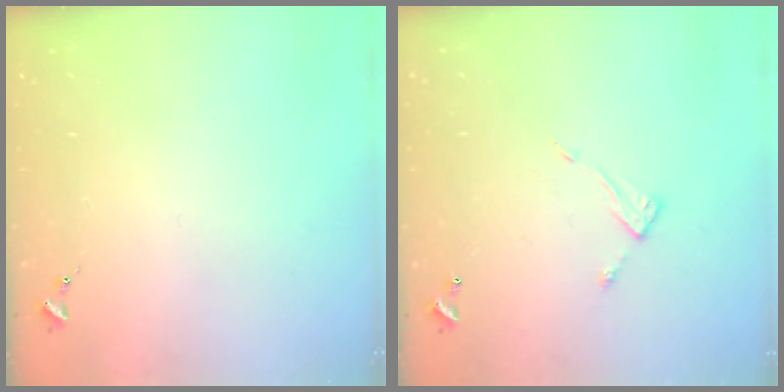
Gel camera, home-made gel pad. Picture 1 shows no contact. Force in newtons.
{"total": 6.7, "press": 6.7, "slide": 0.2}